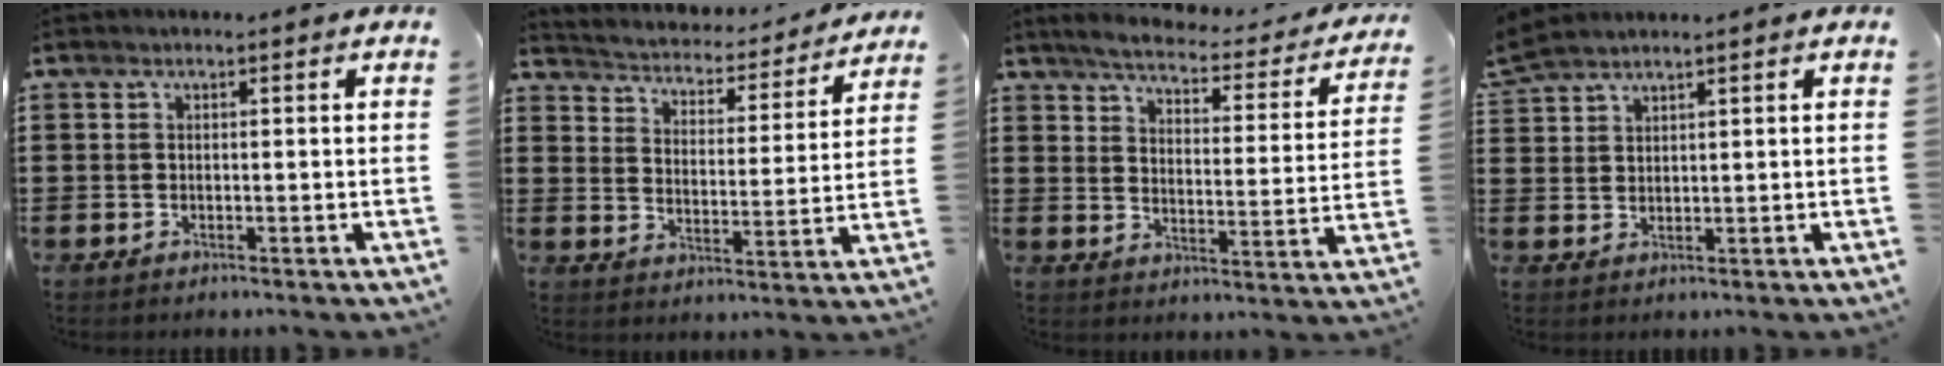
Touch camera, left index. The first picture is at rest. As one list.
[{"total": 2.8, "force": [2.7, 0.3, 0.1], "torque": [-0.023, -0.032, 0.036]}, {"total": 3.9, "force": [3.5, 0.4, 1.6], "torque": [-0.055, -0.025, 0.052]}, {"total": 3.0, "force": [2.8, 0.5, 1.0], "torque": [-0.029, -0.001, 0.053]}]